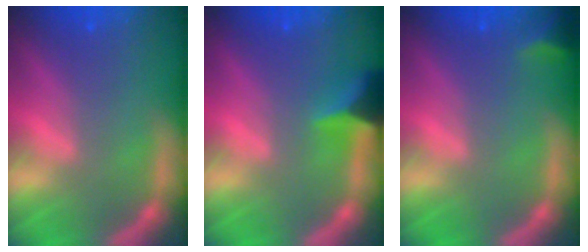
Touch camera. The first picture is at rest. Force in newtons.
{"total": 3.5}
{"total": 1.9}